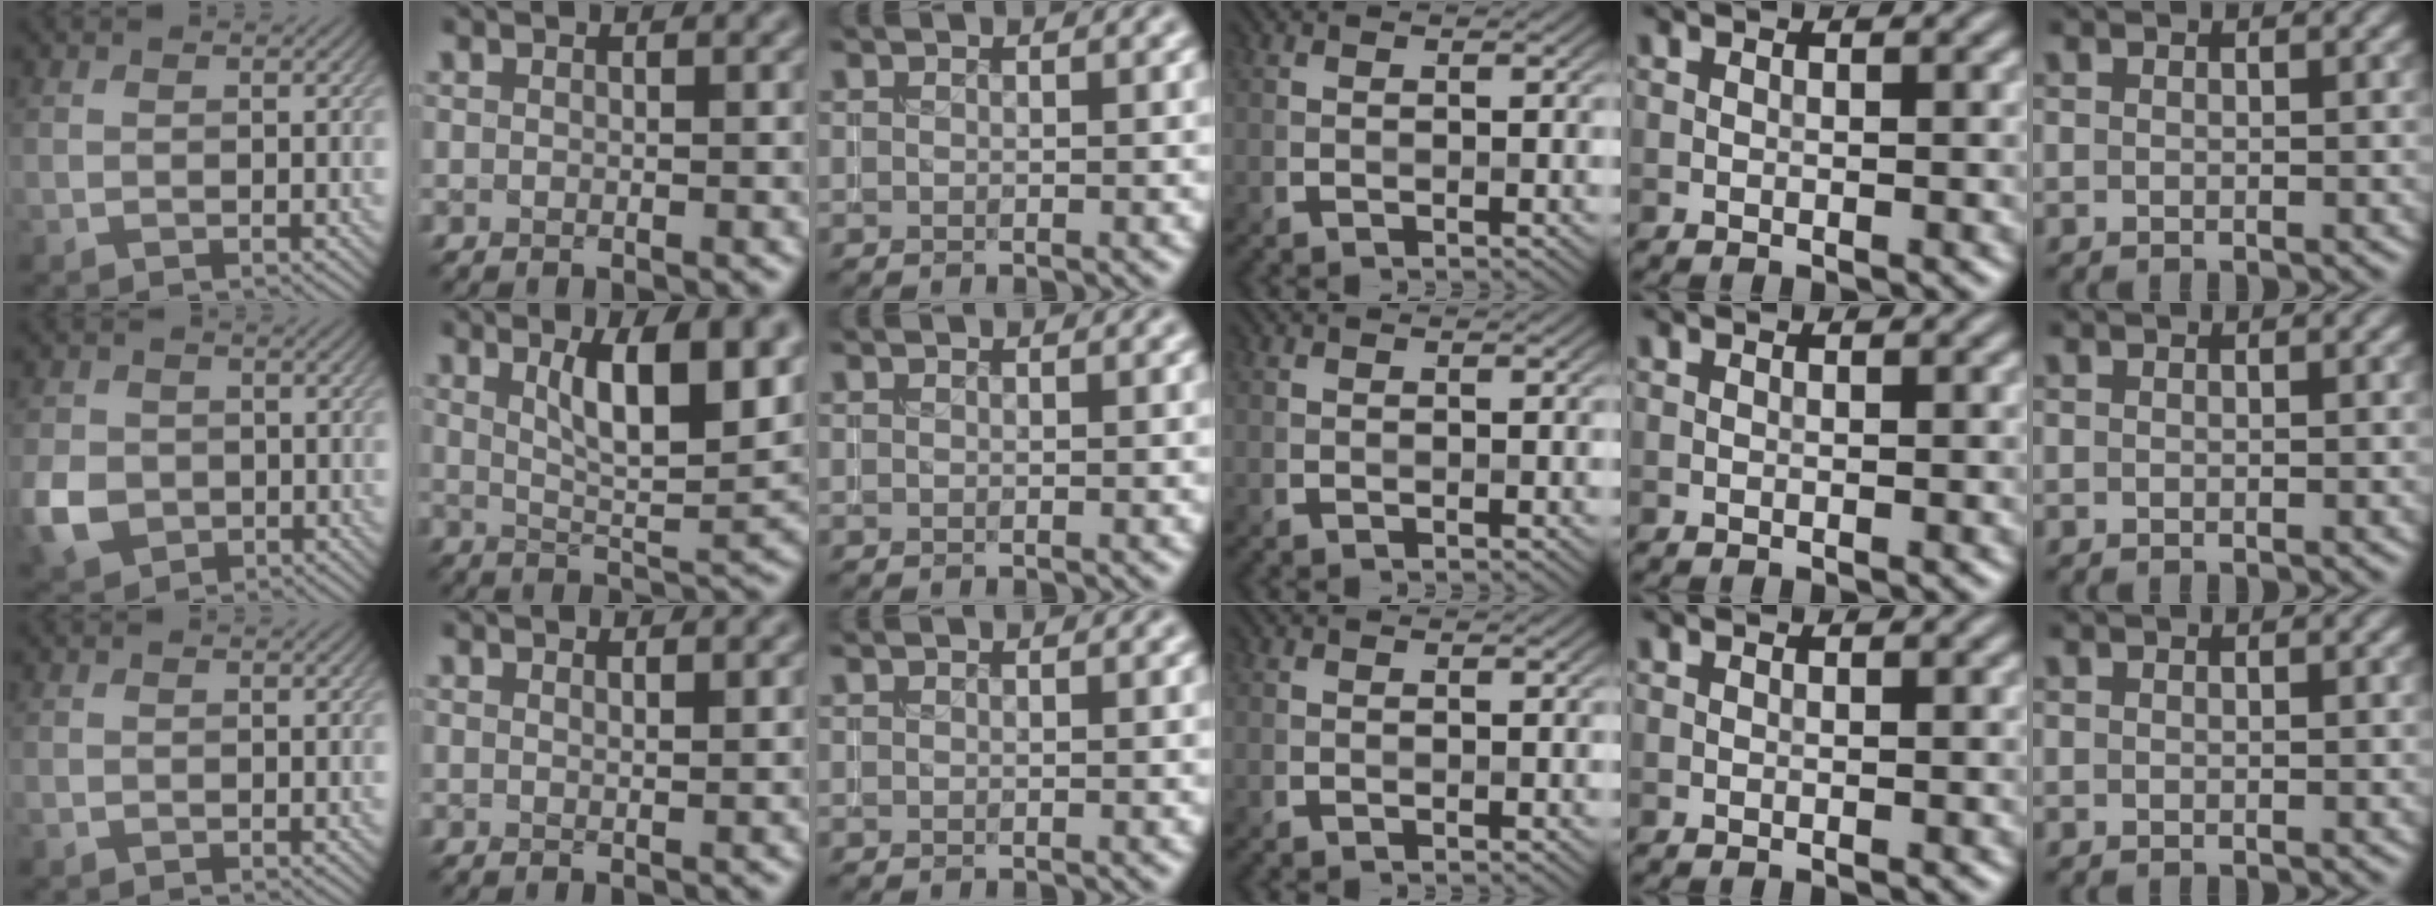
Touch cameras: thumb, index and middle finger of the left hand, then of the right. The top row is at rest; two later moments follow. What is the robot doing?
{"motion": "insert", "object": "coin"}